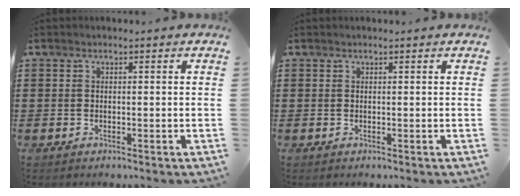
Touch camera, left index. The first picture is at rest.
{"total": 0.0}